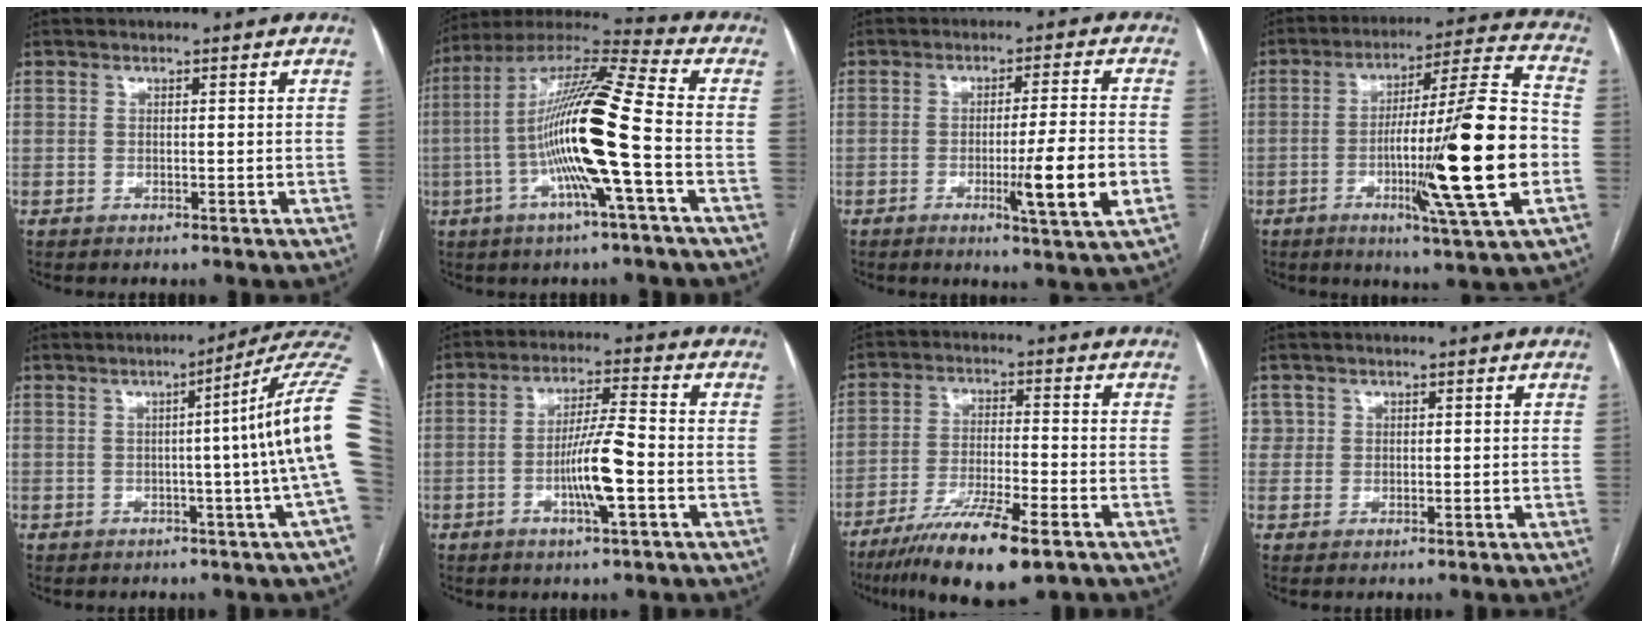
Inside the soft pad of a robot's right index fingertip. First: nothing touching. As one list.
[{"total": 17.8, "force": [-3.3, 0.1, 17.5], "torque": [-0.336, 0.005, -0.074]}, {"total": 9.7, "force": [-2.8, -0.7, 9.3], "torque": [-0.141, -0.020, -0.044]}, {"total": 20.9, "force": [-4.5, -0.4, 20.4], "torque": [-0.316, -0.006, -0.075]}, {"total": 12.9, "force": [1.2, -2.5, 12.5], "torque": [-0.132, 0.016, 0.002]}, {"total": 8.3, "force": [-2.4, 0.4, 8.0], "torque": [-0.149, -0.001, -0.046]}, {"total": 12.5, "force": [-8.1, 1.5, 9.4], "torque": [-0.165, -0.028, -0.137]}, {"total": 1.4, "force": [0.7, 1.2, 0.3], "torque": [-0.005, 0.007, 0.014]}]